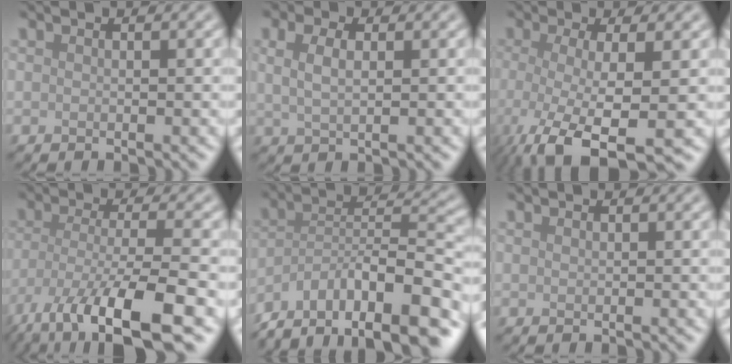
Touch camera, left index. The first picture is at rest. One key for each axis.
{"total": 2.5, "fx": 0.9, "fy": 1.2, "fz": 2.0, "tx": -0.040, "ty": 0.006, "tz": 0.012}
{"total": 8.3, "fx": -3.6, "fy": 2.2, "fz": 7.2, "tx": -0.116, "ty": -0.022, "tz": -0.066}
{"total": 10.2, "fx": -5.6, "fy": 3.0, "fz": 8.0, "tx": -0.145, "ty": -0.022, "tz": -0.099}
{"total": 12.1, "fx": -8.7, "fy": 4.2, "fz": 7.3, "tx": -0.118, "ty": 0.017, "tz": -0.147}
{"total": 0.0}